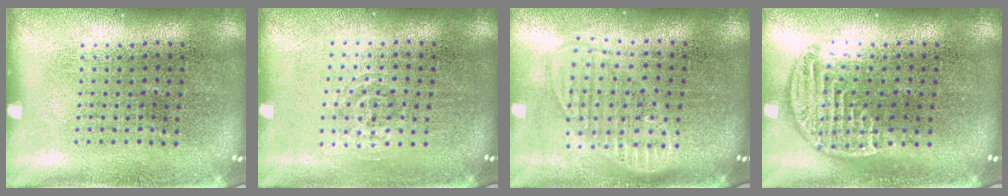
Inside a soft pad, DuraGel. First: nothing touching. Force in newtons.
{"total": 0.9, "press": 0.6, "slide": 0.7}
{"total": 1.8, "press": 1.4, "slide": 1.0}
{"total": 1.2, "press": 1.1, "slide": 0.5}